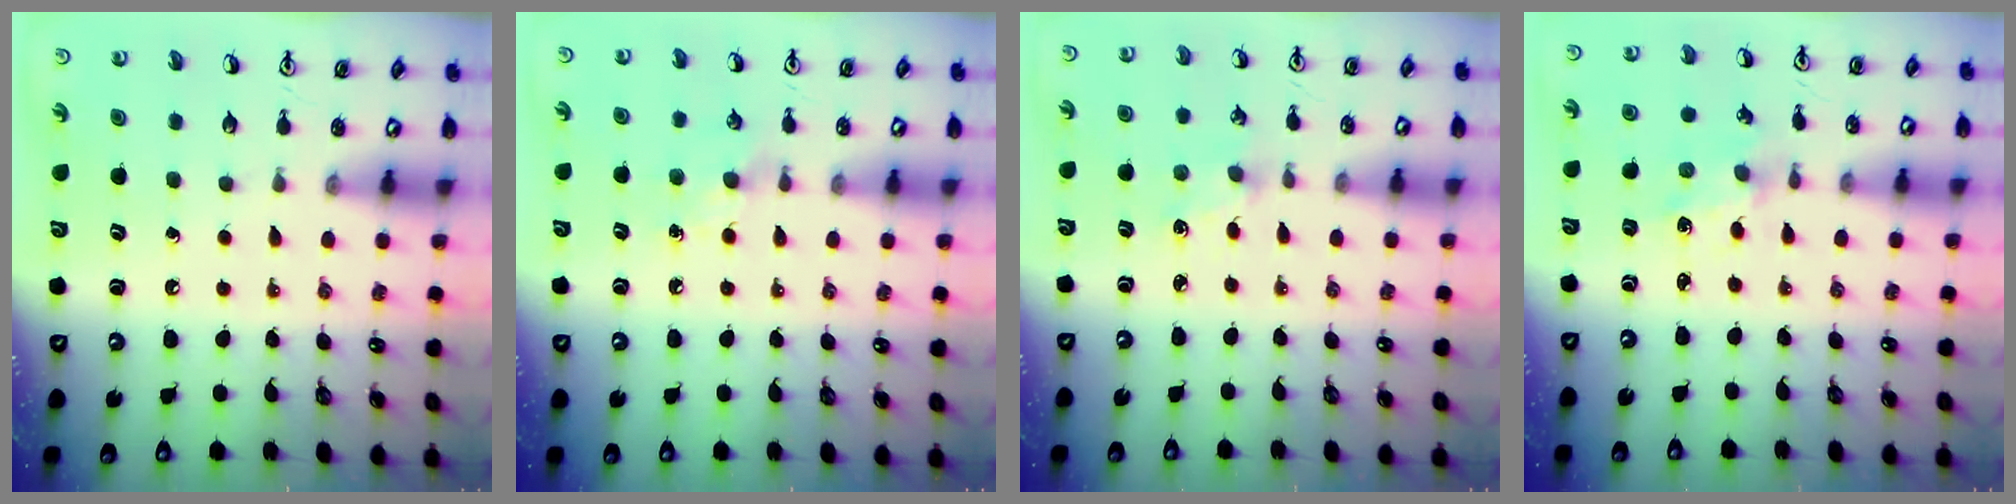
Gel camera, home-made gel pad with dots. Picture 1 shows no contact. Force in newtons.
{"total": 7.3, "press": 7.2, "slide": 1.0}
{"total": 1.4, "press": 1.4, "slide": 0.2}
{"total": 1.1, "press": 1.1, "slide": 0.3}